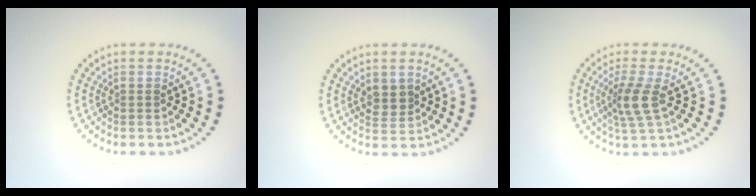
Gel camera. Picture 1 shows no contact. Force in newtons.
{"total": 2.0, "press": 1.8, "slide": 0.8}
{"total": 2.8, "press": 2.2, "slide": 1.8}